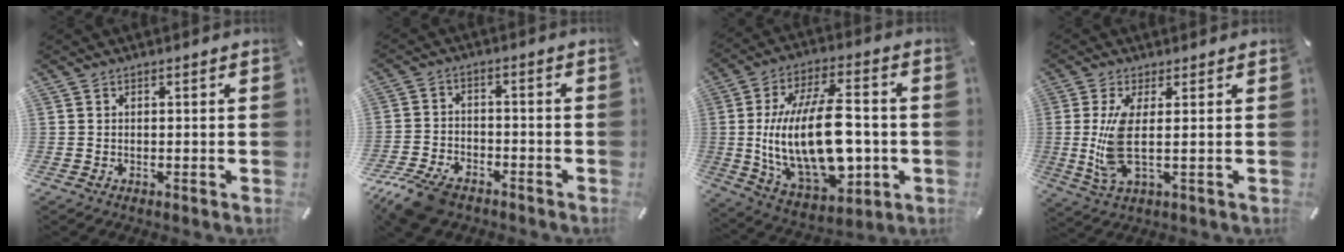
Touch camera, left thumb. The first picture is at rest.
{"total": 9.0, "force": [-6.7, 4.4, 4.1], "torque": [-0.087, 0.028, -0.125]}
{"total": 25.2, "force": [-1.3, 13.5, 21.2], "torque": [-0.423, -0.007, -0.015]}
{"total": 9.3, "force": [0.7, 2.3, 9.0], "torque": [-0.201, -0.027, 0.011]}